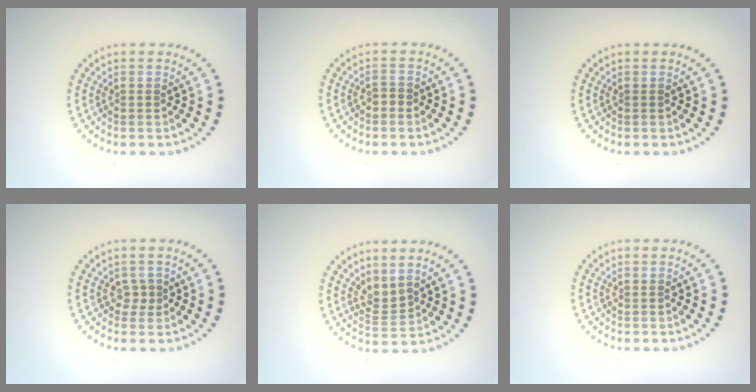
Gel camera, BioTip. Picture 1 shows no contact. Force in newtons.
{"total": 0.8, "press": 0.8, "slide": 0.3}
{"total": 0.0}
{"total": 1.1, "press": 0.9, "slide": 0.6}
{"total": 1.9, "press": 1.4, "slide": 1.2}
{"total": 0.0}